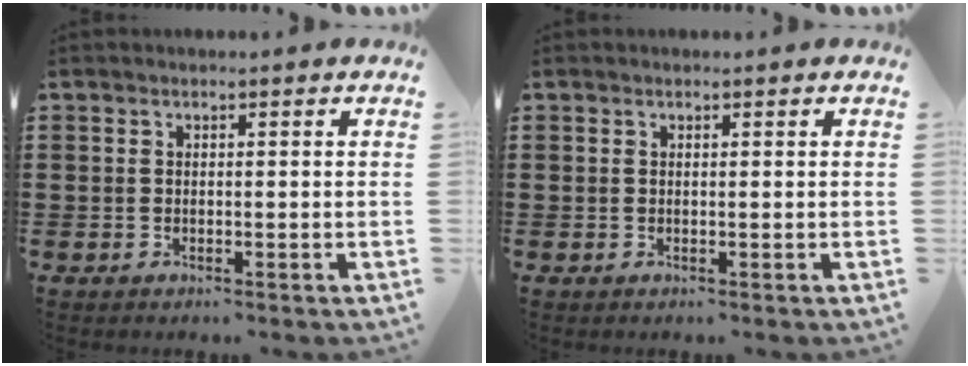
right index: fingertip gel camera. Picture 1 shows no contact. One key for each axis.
{"total": 0.0}